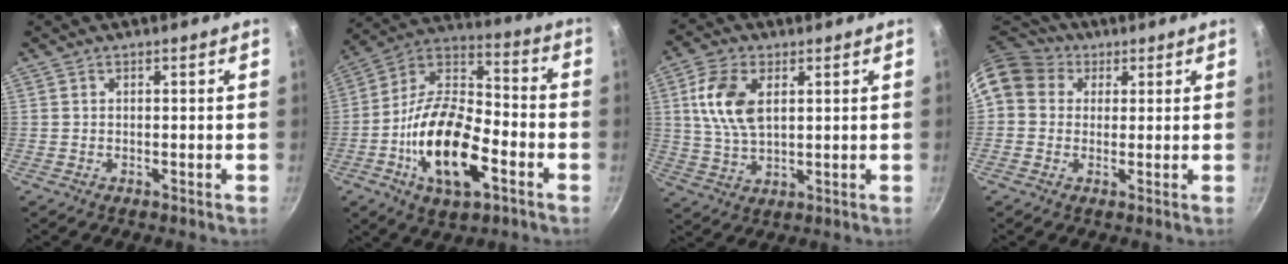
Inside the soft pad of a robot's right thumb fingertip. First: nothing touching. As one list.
[{"total": 20.8, "force": [-7.0, 10.1, 16.7], "torque": [-0.292, 0.040, -0.139]}, {"total": 10.1, "force": [2.7, 5.8, 7.9], "torque": [-0.150, -0.005, 0.052]}, {"total": 11.7, "force": [3.9, 9.8, 5.2], "torque": [-0.093, 0.022, 0.056]}]